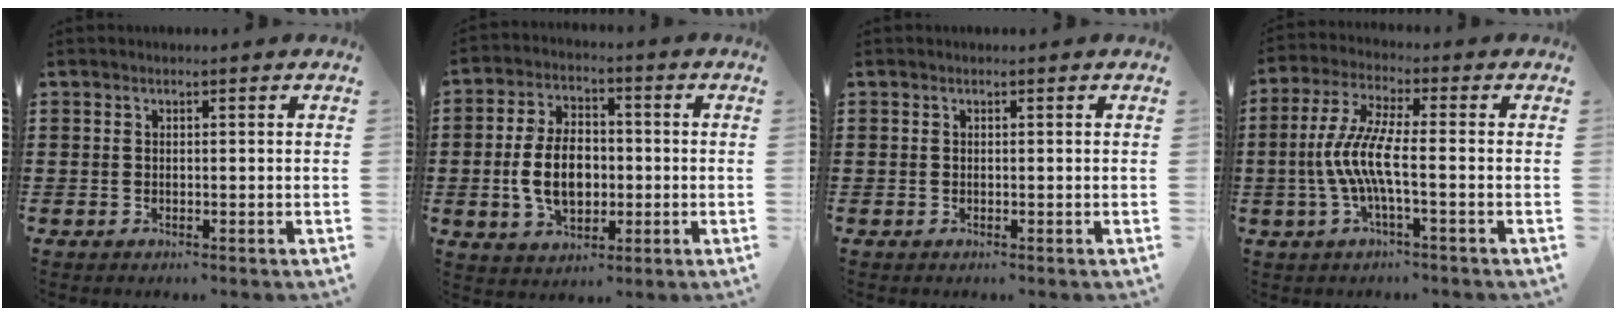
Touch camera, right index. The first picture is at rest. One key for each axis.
{"total": 9.1, "fx": -0.9, "fy": 5.8, "fz": 6.9, "tx": -0.147, "ty": 0.006, "tz": -0.021}
{"total": 0.0}
{"total": 7.7, "fx": -1.8, "fy": 1.3, "fz": 7.4, "tx": -0.170, "ty": -0.016, "tz": -0.043}